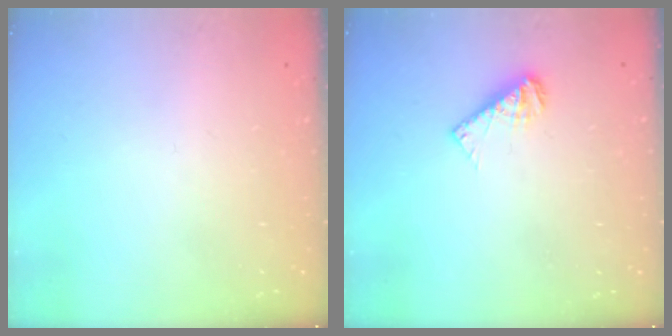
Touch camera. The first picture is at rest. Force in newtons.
{"total": 6.5, "press": 6.5, "slide": 0.5}